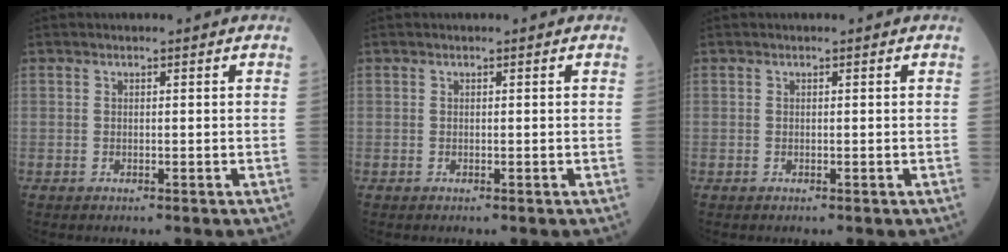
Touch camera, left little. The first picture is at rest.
{"total": 0.0}
{"total": 0.0}